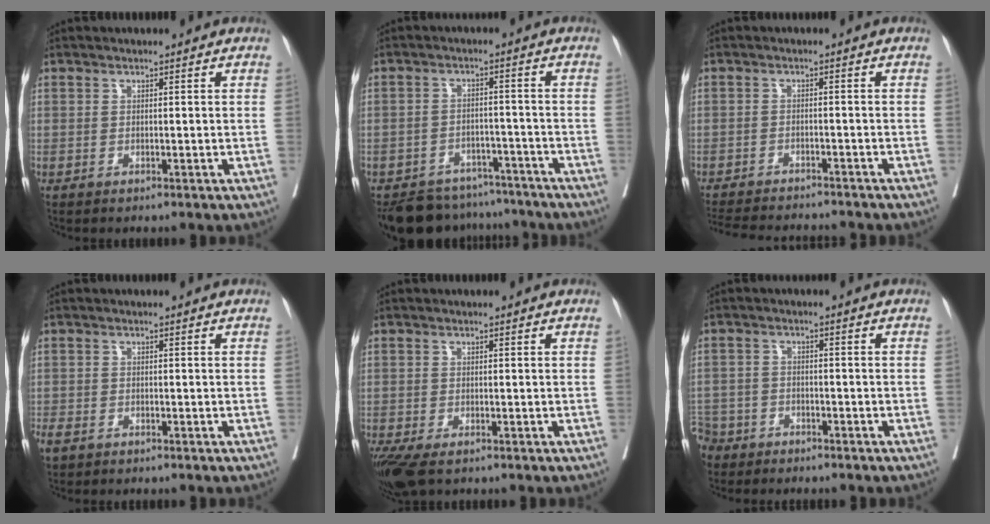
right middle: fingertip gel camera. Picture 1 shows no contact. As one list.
[{"total": 11.6, "force": [-10.4, 4.7, 2.1], "torque": [-0.028, 0.007, -0.143]}, {"total": 13.1, "force": [-12.1, 2.0, 4.6], "torque": [-0.084, -0.014, -0.167]}, {"total": 2.7, "force": [-2.0, 1.4, 1.3], "torque": [-0.029, -0.005, -0.034]}, {"total": 6.1, "force": [-4.1, 2.3, 3.8], "torque": [-0.076, -0.018, -0.072]}, {"total": 6.6, "force": [-5.5, 3.6, 0.2], "torque": [-0.010, -0.003, -0.104]}]